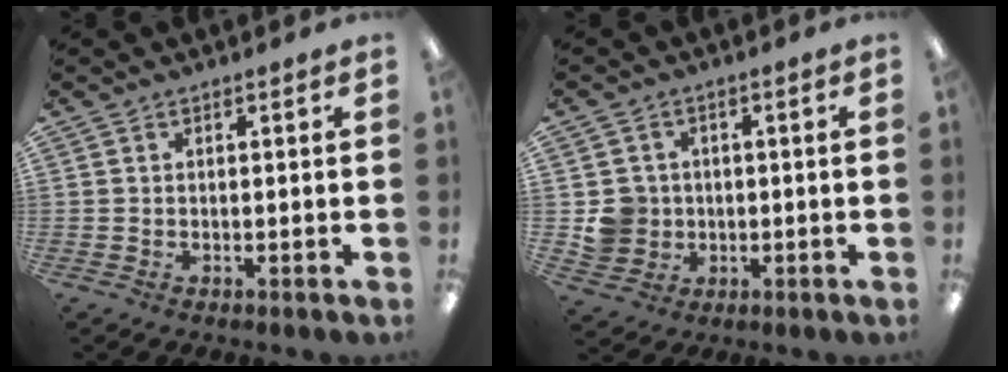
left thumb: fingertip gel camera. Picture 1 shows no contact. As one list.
[{"total": 5.9, "force": [0.0, 5.8, 1.0], "torque": [-0.018, 0.011, 0.006]}]